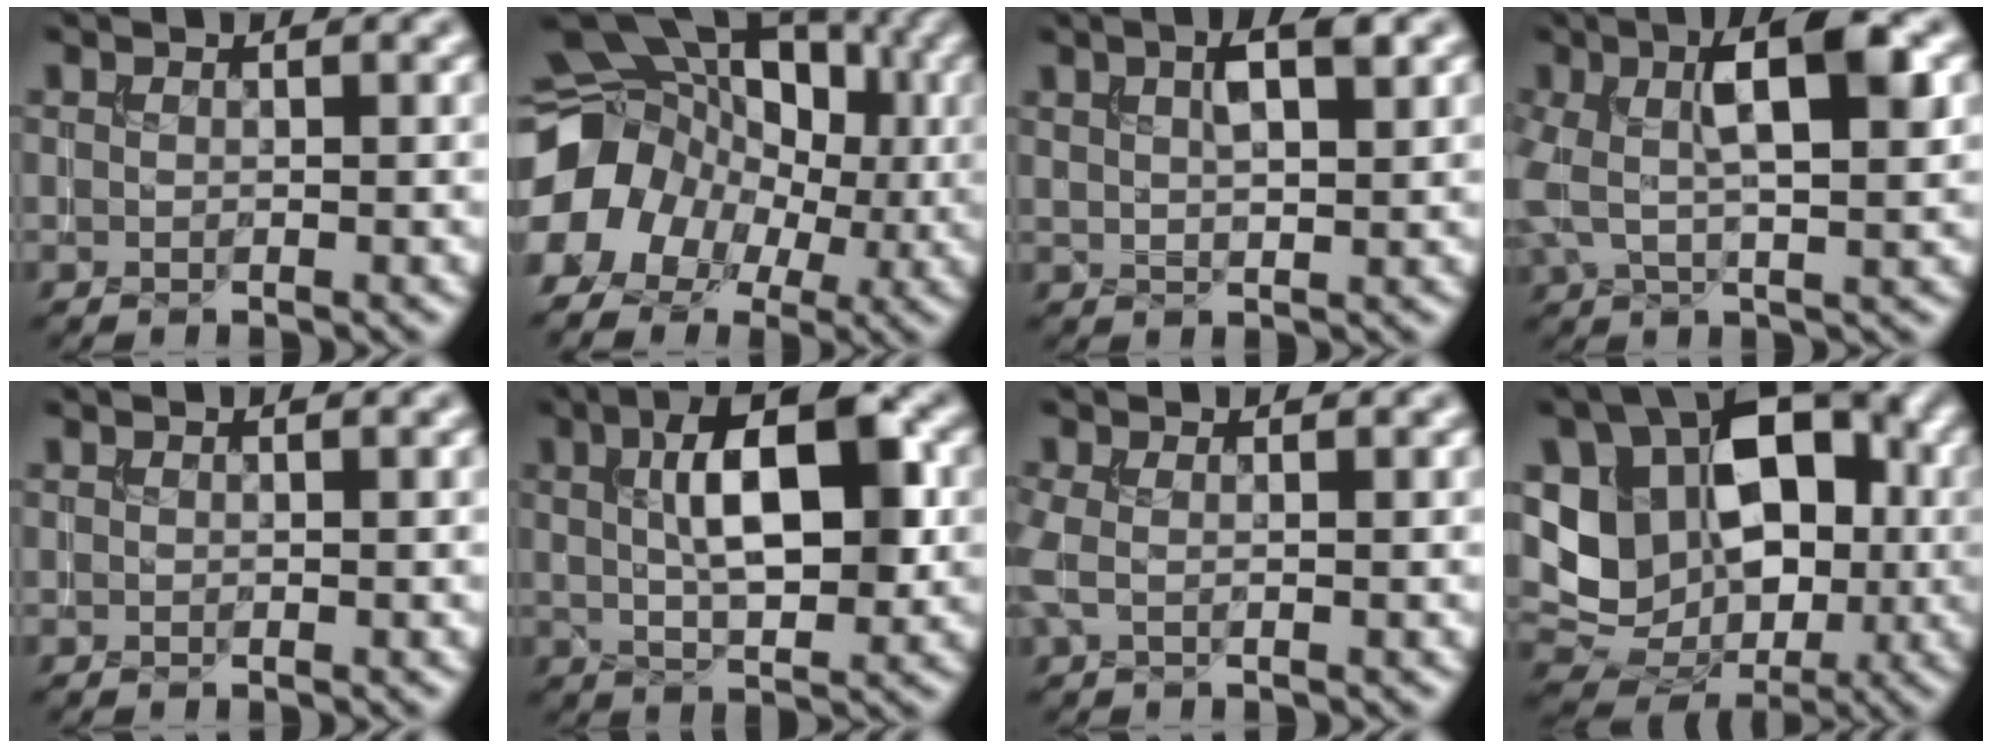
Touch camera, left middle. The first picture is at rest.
{"total": 15.4, "force": [-1.8, 12.7, 8.4], "torque": [-0.143, -0.002, -0.048]}
{"total": 3.5, "force": [1.7, 1.2, 2.9], "torque": [-0.055, 0.008, 0.031]}
{"total": 7.6, "force": [1.4, 2.7, 6.9], "torque": [-0.132, 0.010, 0.017]}
{"total": 0.0}
{"total": 8.7, "force": [1.9, 3.4, 7.8], "torque": [-0.119, 0.014, 0.025]}
{"total": 1.7, "force": [0.0, 0.7, 1.6], "torque": [-0.042, 0.002, -0.007]}
{"total": 14.6, "force": [1.0, 10.5, 10.0], "torque": [-0.158, -0.001, 0.026]}